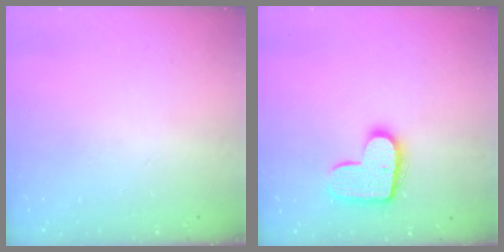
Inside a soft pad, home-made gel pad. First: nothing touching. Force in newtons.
{"total": 13.5, "press": 13.5, "slide": 0.6}